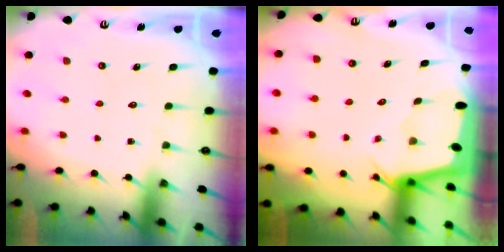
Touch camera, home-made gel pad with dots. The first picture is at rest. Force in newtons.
{"total": 1.4, "press": 1.4, "slide": 0.1}